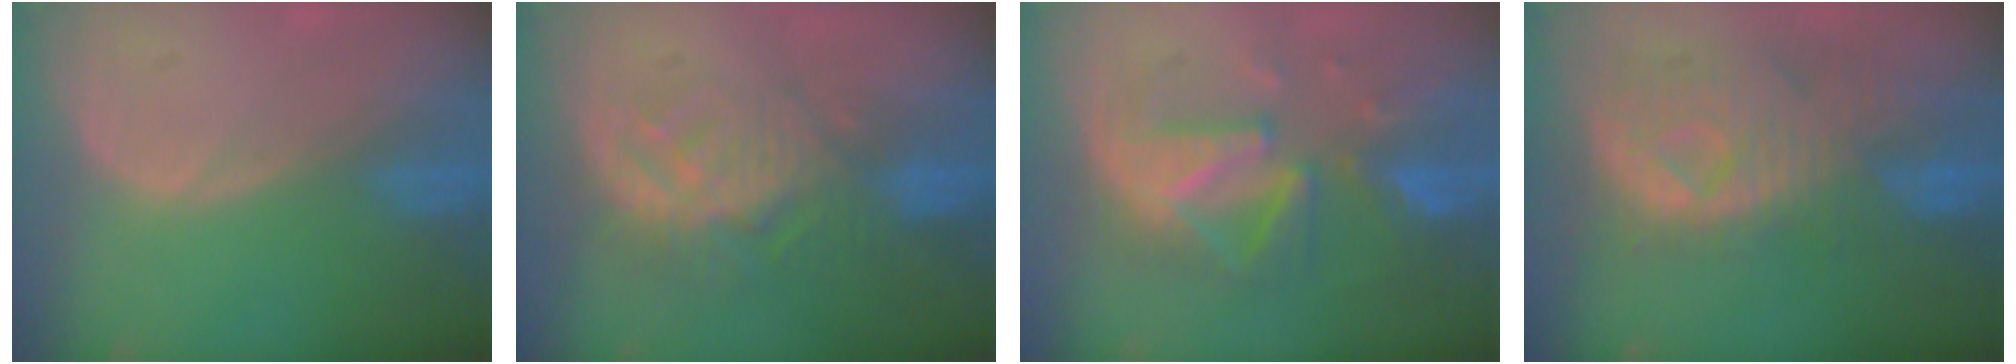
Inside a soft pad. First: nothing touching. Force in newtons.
{"total": 9.3, "press": 8.1, "slide": 4.6}
{"total": 9.4, "press": 9.0, "slide": 2.5}
{"total": 10.7, "press": 9.5, "slide": 4.9}